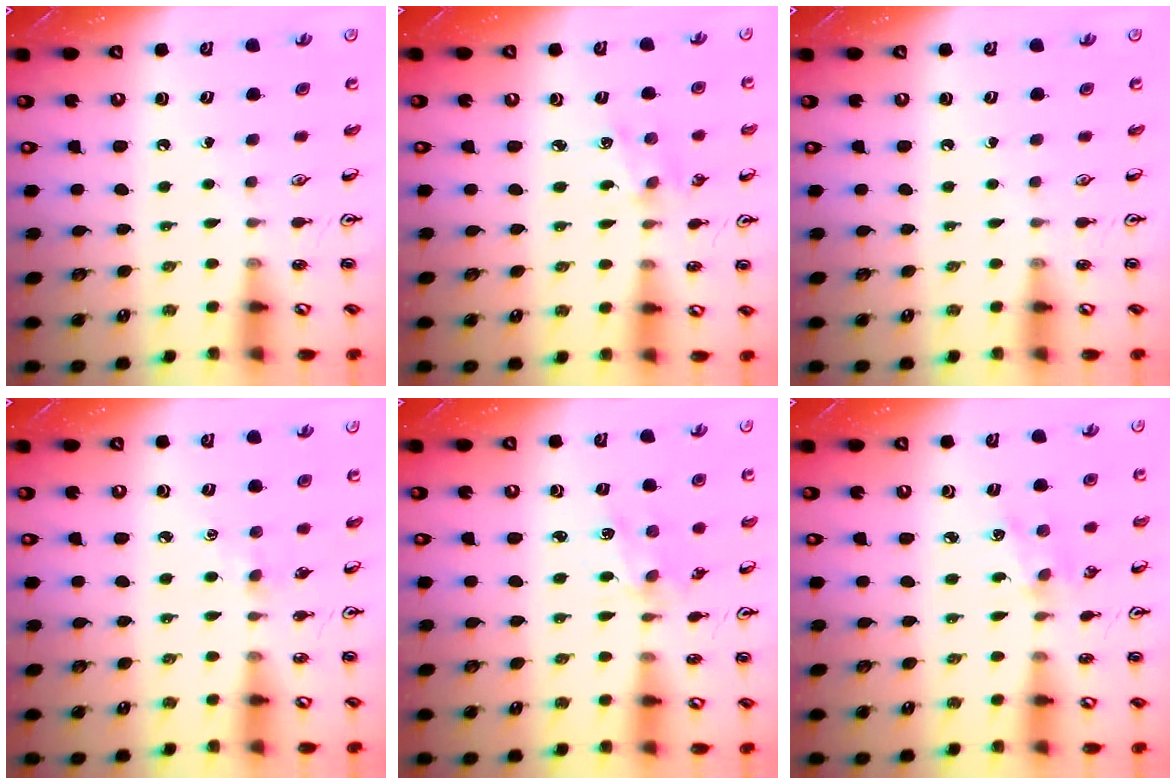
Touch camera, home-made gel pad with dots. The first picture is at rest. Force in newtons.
{"total": 1.7, "press": 1.7, "slide": 0.4}
{"total": 0.0}
{"total": 2.8, "press": 2.7, "slide": 0.5}
{"total": 2.0, "press": 2.0, "slide": 0.3}
{"total": 2.6, "press": 2.5, "slide": 0.5}